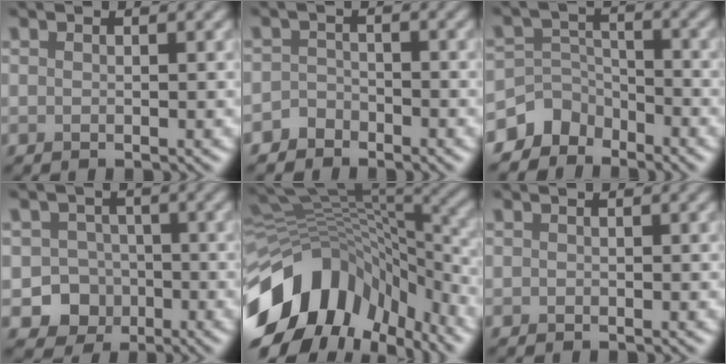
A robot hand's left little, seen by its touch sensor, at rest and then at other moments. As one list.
[{"total": 1.8, "force": [-1.4, 1.1, -0.1], "torque": [0.010, 0.009, -0.029]}, {"total": 5.2, "force": [-4.3, 3.0, 0.5], "torque": [0.009, 0.002, -0.081]}, {"total": 5.9, "force": [-2.4, 5.2, 1.3], "torque": [0.011, -0.006, -0.059]}, {"total": 13.5, "force": [-6.8, 8.7, 7.7], "torque": [-0.158, 0.011, -0.120]}, {"total": 0.0}]